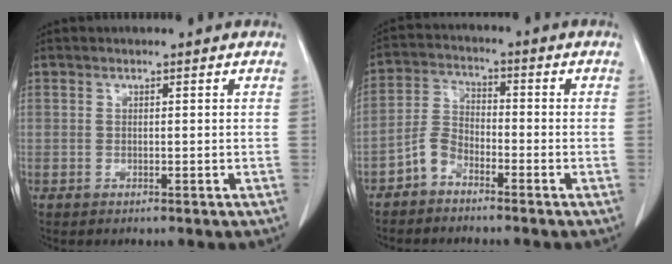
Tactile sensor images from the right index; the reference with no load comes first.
{"total": 4.3, "force": [-3.0, 2.5, 1.8], "torque": [-0.036, 0.009, -0.062]}